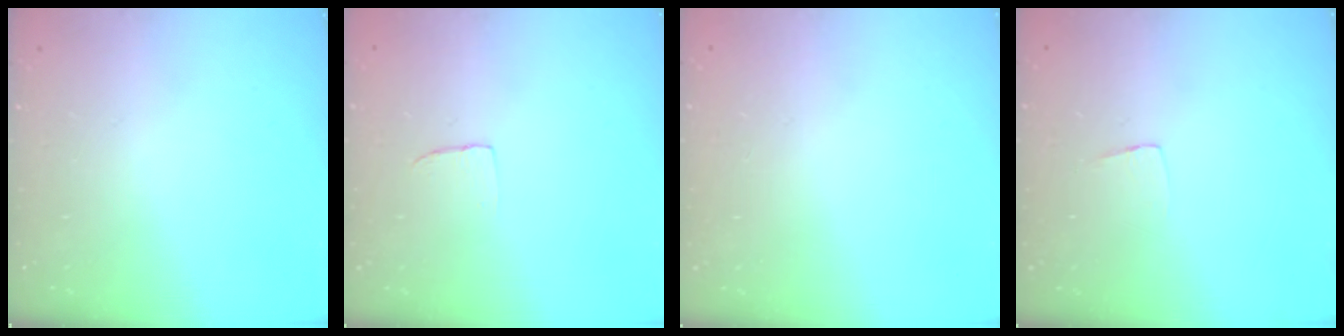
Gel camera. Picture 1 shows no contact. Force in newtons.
{"total": 2.4, "press": 2.4, "slide": 0.1}
{"total": 0.6, "press": 0.6, "slide": 0.1}
{"total": 3.5, "press": 3.5, "slide": 0.2}